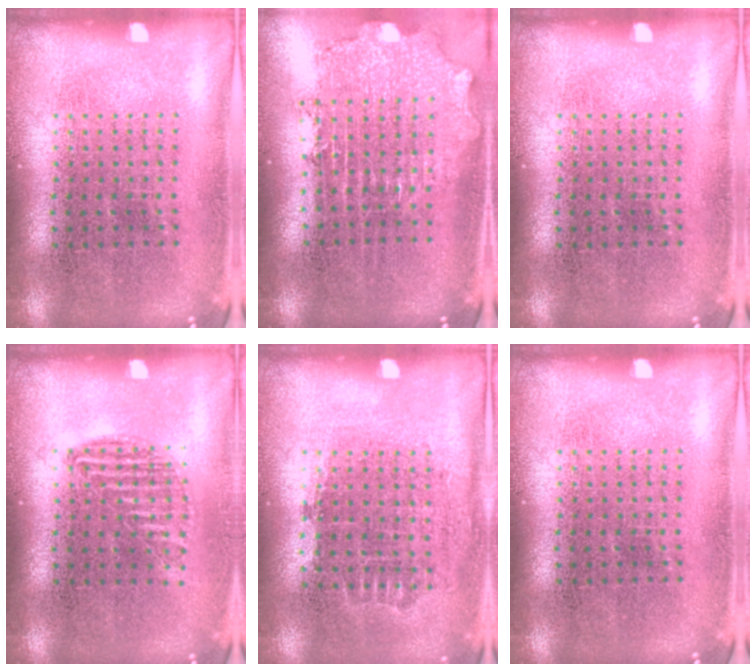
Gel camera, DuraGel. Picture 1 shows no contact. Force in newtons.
{"total": 2.1, "press": 1.6, "slide": 1.4}
{"total": 0.0}
{"total": 0.9, "press": 0.8, "slide": 0.3}
{"total": 0.7, "press": 0.6, "slide": 0.3}
{"total": 0.0}